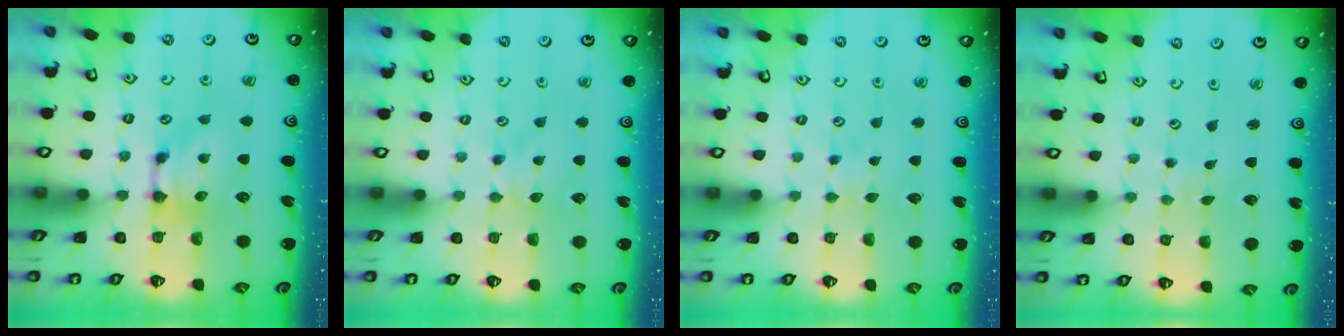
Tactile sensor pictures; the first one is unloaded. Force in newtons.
{"total": 2.4, "press": 2.3, "slide": 0.4}
{"total": 2.6, "press": 2.6, "slide": 0.4}
{"total": 6.1, "press": 6.1, "slide": 0.2}